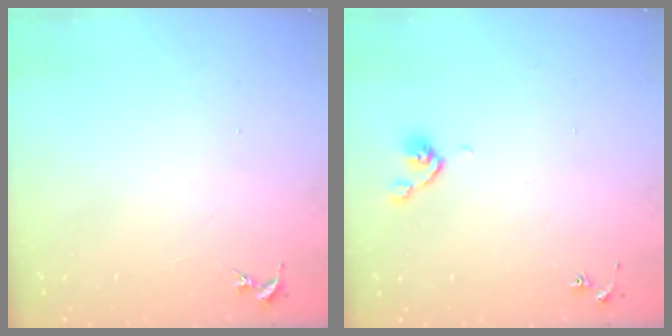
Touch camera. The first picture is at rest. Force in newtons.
{"total": 4.8, "press": 4.7, "slide": 1.1}